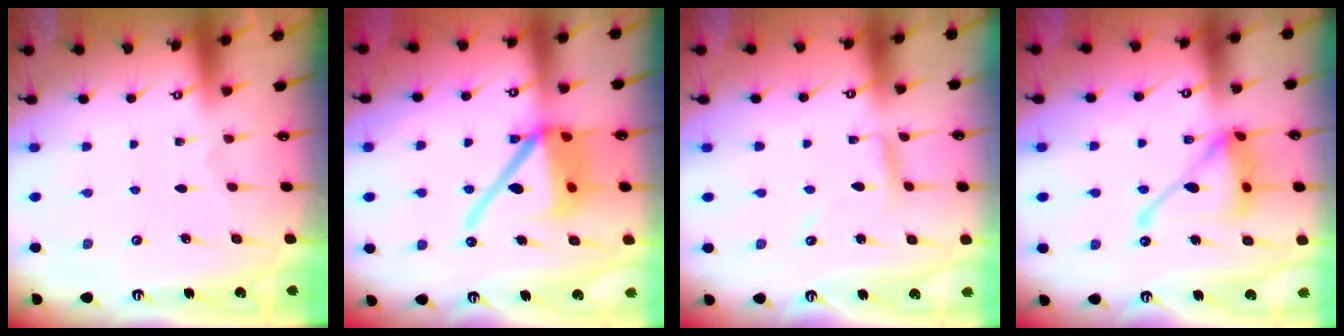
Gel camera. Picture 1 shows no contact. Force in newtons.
{"total": 16.0, "press": 15.7, "slide": 2.6}
{"total": 5.1, "press": 5.1, "slide": 0.4}
{"total": 16.1, "press": 16.0, "slide": 1.6}